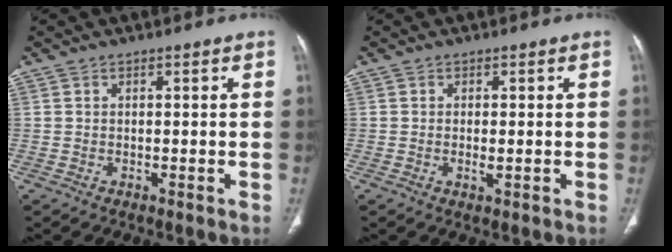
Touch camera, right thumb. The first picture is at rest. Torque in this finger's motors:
{"motor_torque": [-0.31, 0.13, -0.43, 0.33, -0.01]}